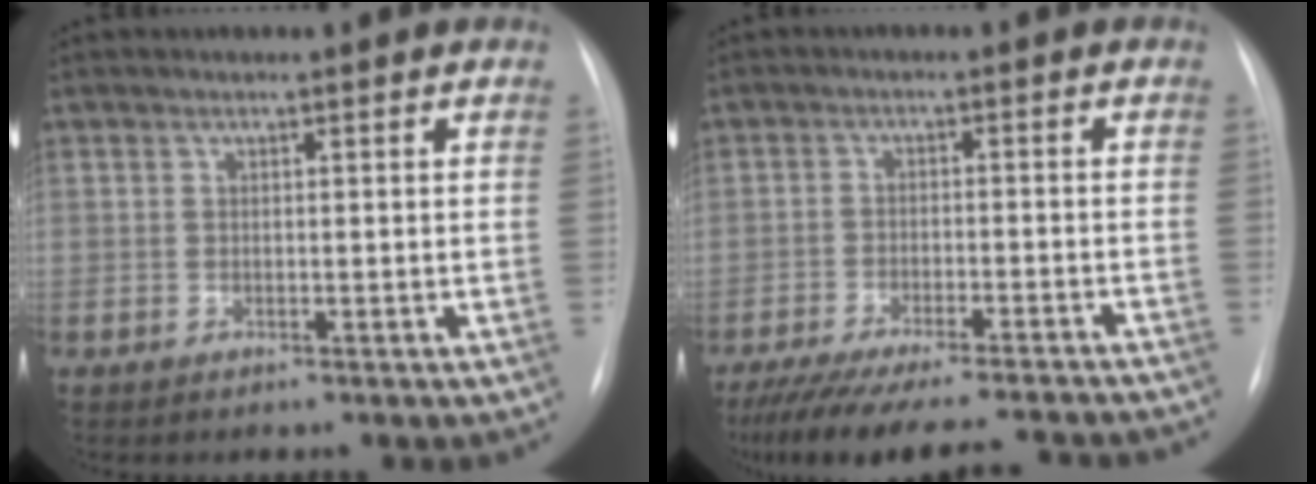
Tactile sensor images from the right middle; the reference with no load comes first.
{"total": 22.1, "force": [-19.6, 3.5, 9.6], "torque": [-0.161, -0.034, -0.259]}